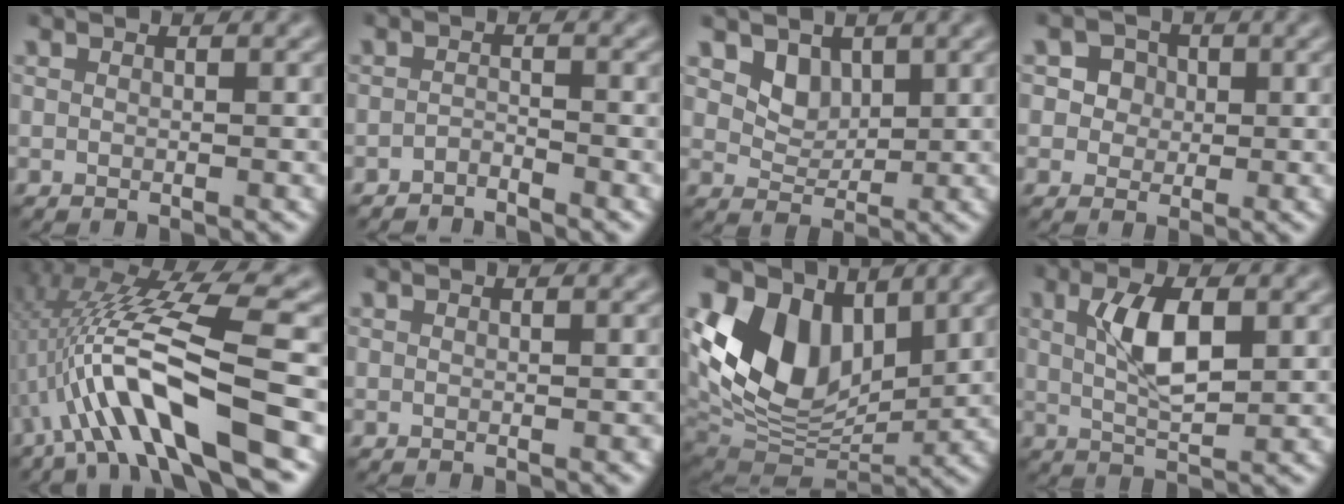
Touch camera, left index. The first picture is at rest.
{"total": 2.2, "force": [-2.2, -0.3, -0.3], "torque": [0.010, 0.002, -0.037]}
{"total": 2.3, "force": [0.9, 1.8, 1.0], "torque": [-0.025, -0.023, 0.035]}
{"total": 3.3, "force": [1.0, 2.8, 1.4], "torque": [-0.022, 0.010, 0.008]}
{"total": 10.1, "force": [-2.9, 1.9, 9.4], "torque": [-0.173, 0.018, -0.048]}
{"total": 0.0}
{"total": 10.6, "force": [3.3, 6.8, 7.4], "torque": [-0.144, 0.003, 0.059]}
{"total": 4.2, "force": [0.3, 1.4, 3.9], "torque": [-0.082, 0.006, 0.013]}